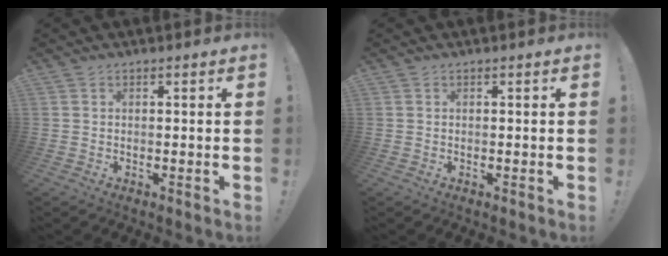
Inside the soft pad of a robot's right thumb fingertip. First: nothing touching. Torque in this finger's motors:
{"motor_torque": [-0.01, 0.01, -0.07, 0.07, 0.02]}